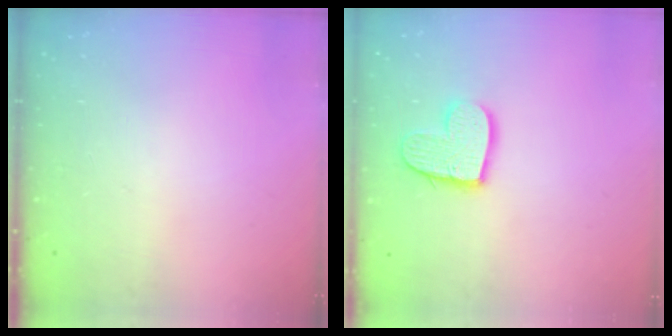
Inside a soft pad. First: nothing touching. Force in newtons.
{"total": 12.6, "press": 12.5, "slide": 1.0}